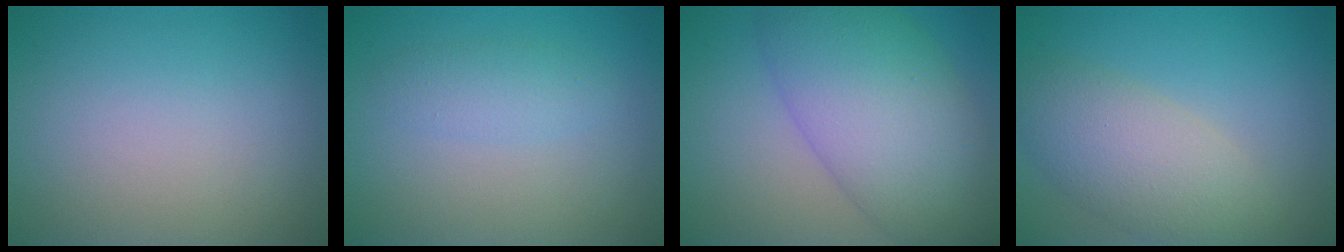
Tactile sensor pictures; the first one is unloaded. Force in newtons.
{"total": 1.8, "press": 1.8, "slide": 0.0}
{"total": 9.8, "press": 9.7, "slide": 0.2}
{"total": 5.5, "press": 5.4, "slide": 0.5}